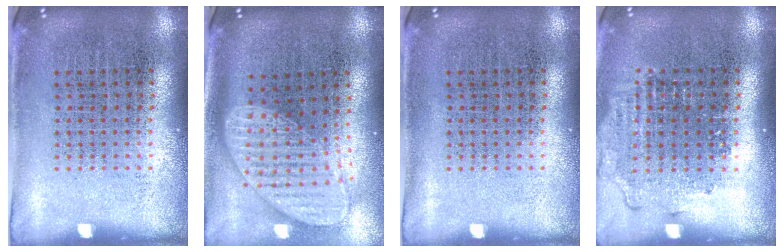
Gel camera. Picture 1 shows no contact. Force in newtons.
{"total": 2.0, "press": 1.6, "slide": 1.2}
{"total": 0.0}
{"total": 1.3, "press": 1.1, "slide": 0.6}